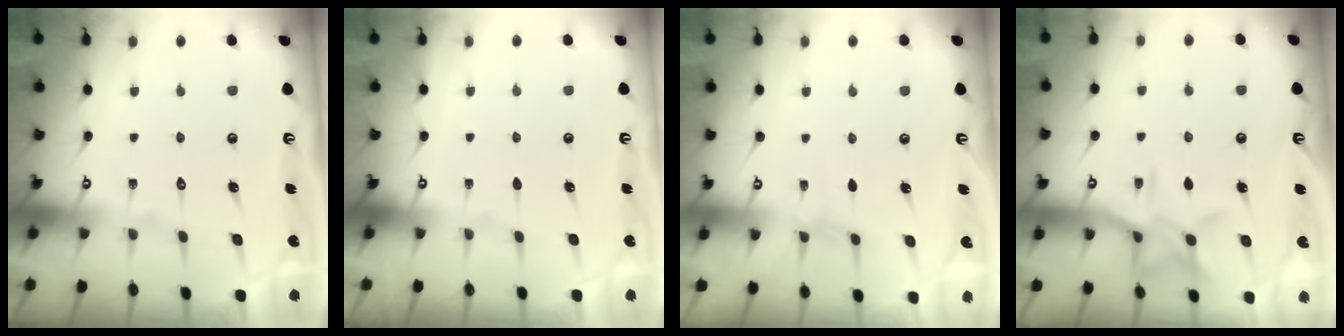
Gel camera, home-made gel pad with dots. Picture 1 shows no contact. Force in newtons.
{"total": 0.0}
{"total": 2.5, "press": 2.5, "slide": 0.3}
{"total": 11.0, "press": 11.0, "slide": 0.7}